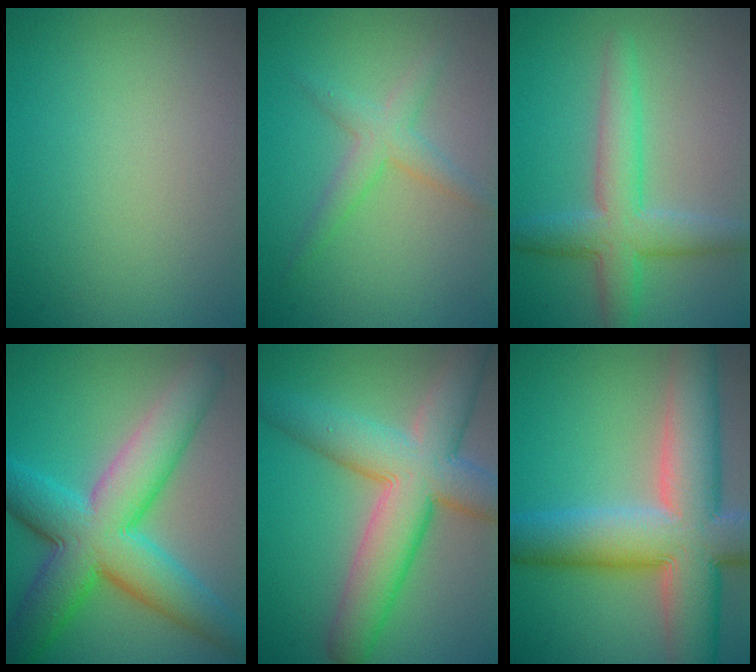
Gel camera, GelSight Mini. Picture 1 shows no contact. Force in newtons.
{"total": 2.6, "press": 2.6, "slide": 0.1}
{"total": 4.9, "press": 4.9, "slide": 0.1}
{"total": 10.9, "press": 10.9, "slide": 0.2}
{"total": 9.4, "press": 9.4, "slide": 0.5}
{"total": 12.7, "press": 12.7, "slide": 0.8}